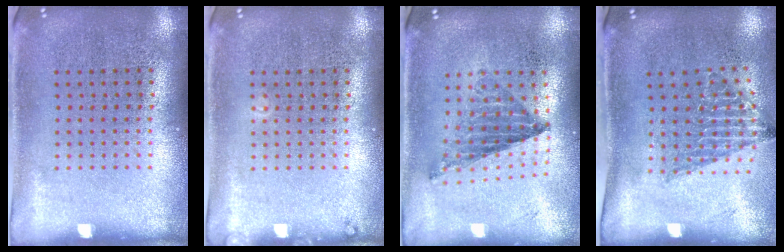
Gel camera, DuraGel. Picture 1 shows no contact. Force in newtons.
{"total": 0.6, "press": 0.6, "slide": 0.2}
{"total": 0.8, "press": 0.8, "slide": 0.0}
{"total": 1.3, "press": 1.0, "slide": 0.9}